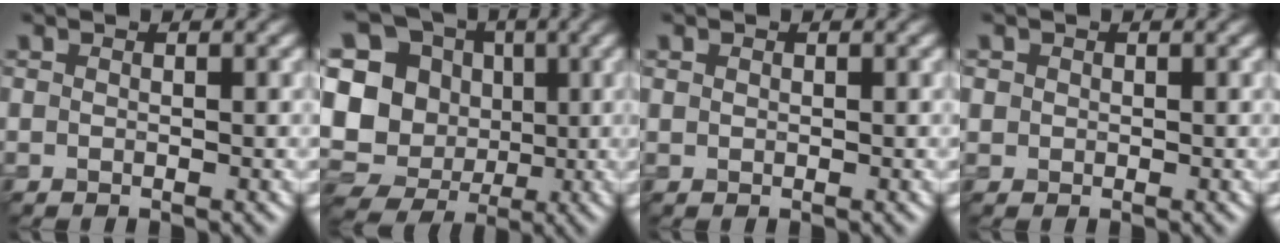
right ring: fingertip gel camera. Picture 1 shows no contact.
{"total": 15.7, "force": [0.0, 14.3, 6.4], "torque": [-0.161, 0.015, -0.024]}
{"total": 0.6, "force": [0.2, 0.5, 0.2], "torque": [-0.006, -0.003, 0.005]}
{"total": 0.8, "force": [0.1, 0.7, 0.1], "torque": [0.000, -0.005, 0.002]}